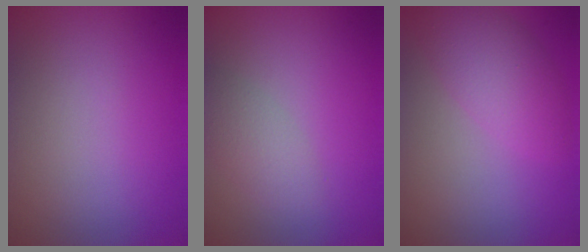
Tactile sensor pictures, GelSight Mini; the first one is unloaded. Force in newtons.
{"total": 2.4, "press": 2.4, "slide": 0.2}
{"total": 3.9, "press": 3.9, "slide": 0.1}